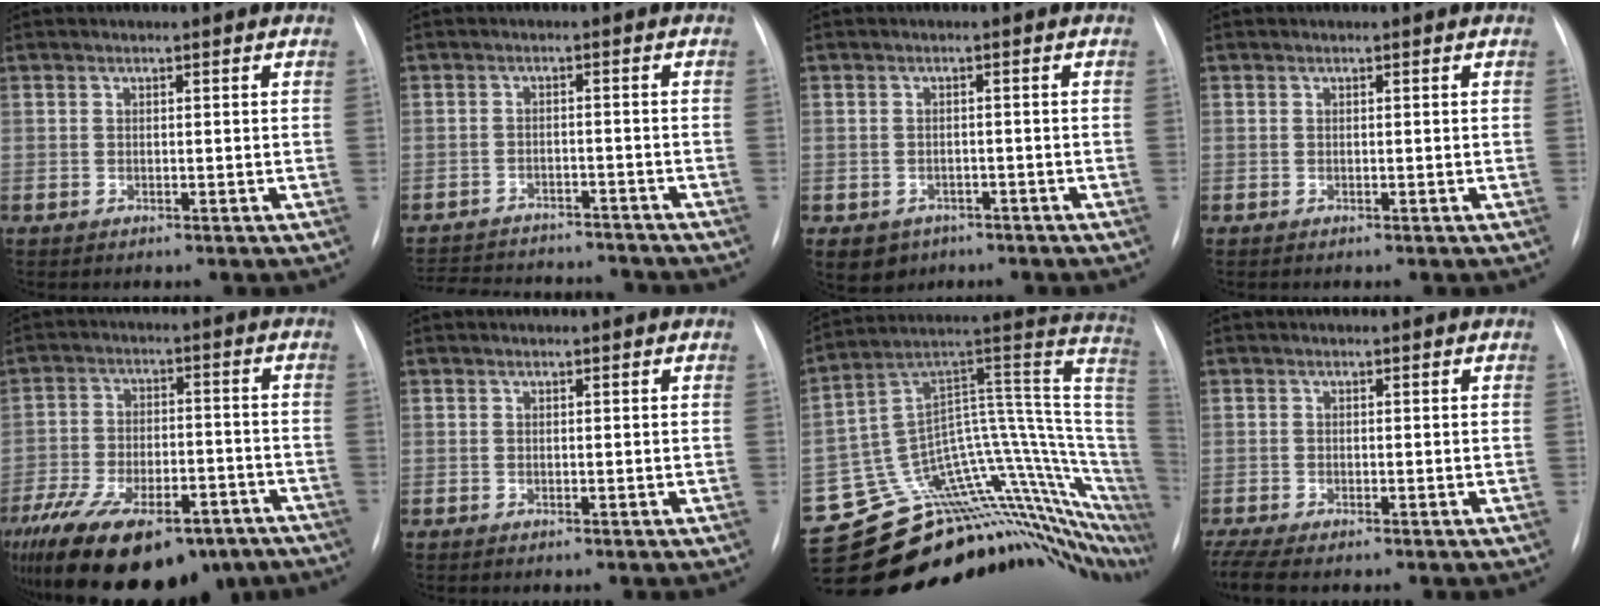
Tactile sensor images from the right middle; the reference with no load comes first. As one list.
[{"total": 15.9, "force": [-14.6, 4.1, 4.8], "torque": [-0.111, 0.000, -0.197]}, {"total": 4.1, "force": [-2.3, 3.2, 0.8], "torque": [-0.009, 0.005, -0.027]}, {"total": 0.0}, {"total": 25.7, "force": [-17.8, 11.2, 14.9], "torque": [-0.292, -0.022, -0.260]}, {"total": 0.0}, {"total": 23.9, "force": [-19.3, 7.9, 11.8], "torque": [-0.063, 0.093, -0.258]}, {"total": 4.6, "force": [-3.6, 0.9, 2.6], "torque": [-0.059, -0.005, -0.064]}]